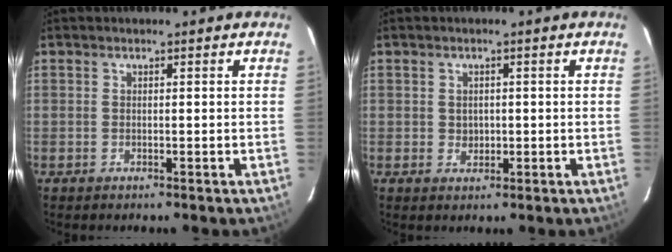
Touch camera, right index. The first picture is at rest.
{"total": 1.9, "force": [0.1, 1.7, 0.7], "torque": [-0.006, 0.004, 0.005]}